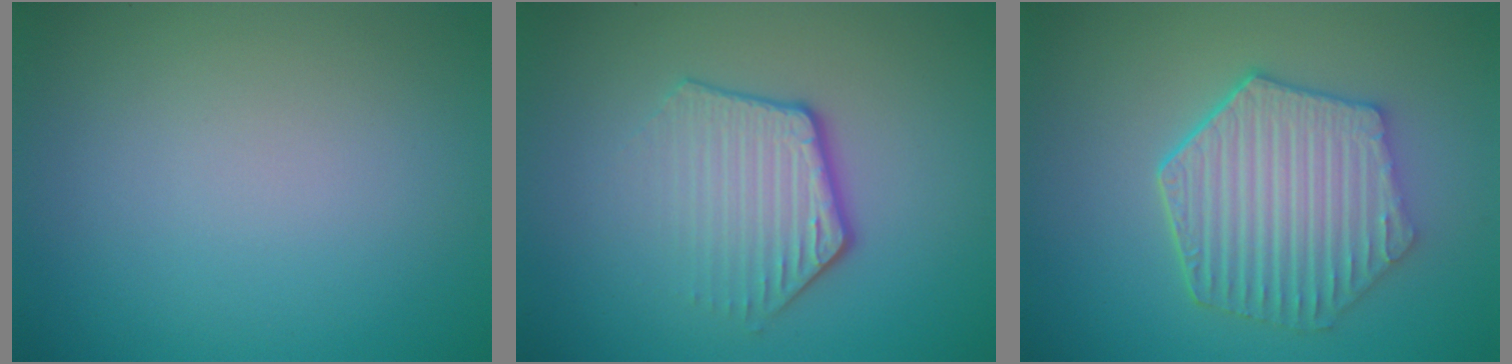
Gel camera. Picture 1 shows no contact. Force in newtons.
{"total": 4.0, "press": 2.9, "slide": 2.8}
{"total": 6.4, "press": 4.8, "slide": 4.2}